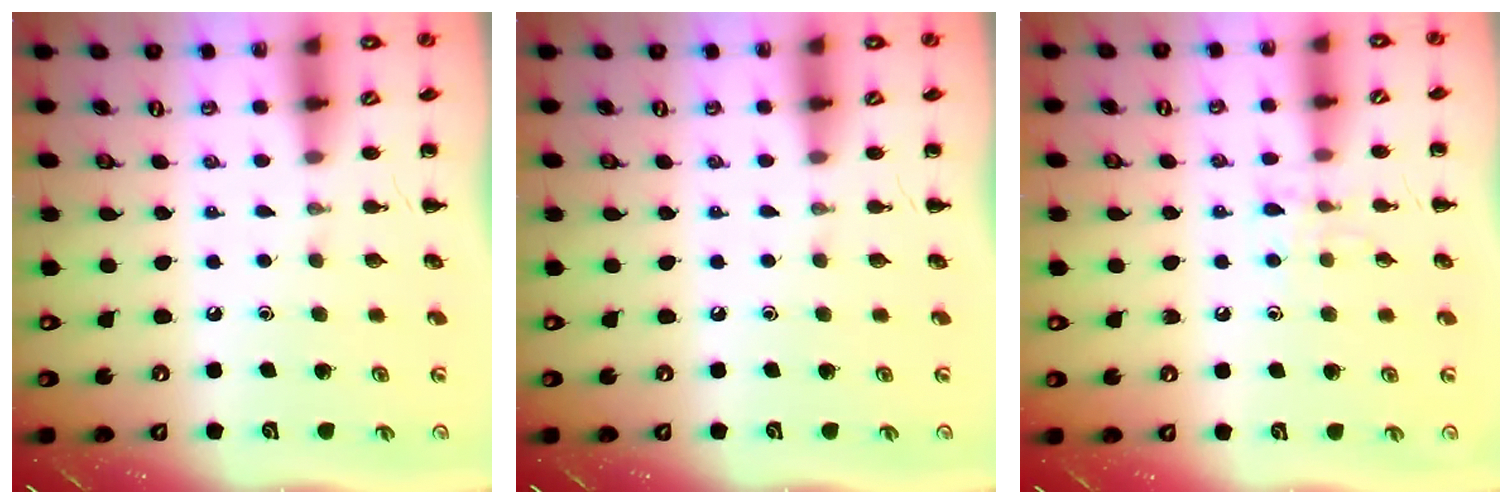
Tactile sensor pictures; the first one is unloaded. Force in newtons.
{"total": 0.0}
{"total": 6.2, "press": 6.1, "slide": 0.8}